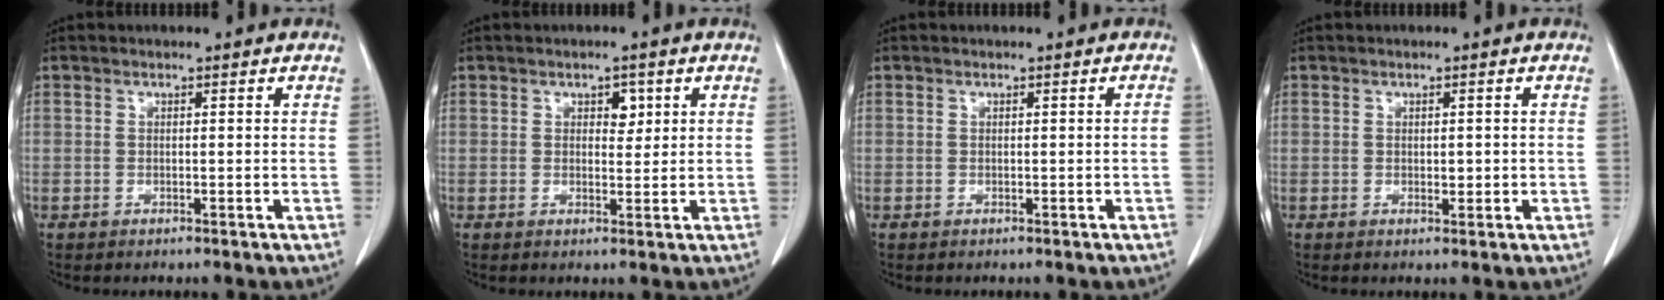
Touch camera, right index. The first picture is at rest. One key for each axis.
{"total": 2.5, "fx": 1.0, "fy": 1.5, "fz": 1.7, "tx": -0.018, "ty": 0.002, "tz": 0.014}
{"total": 0.5, "fx": -0.1, "fy": 0.1, "fz": 0.5, "tx": -0.011, "ty": 0.001, "tz": 0.002}
{"total": 1.4, "fx": 0.0, "fy": 0.8, "fz": 1.2, "tx": -0.015, "ty": -0.002, "tz": 0.004}